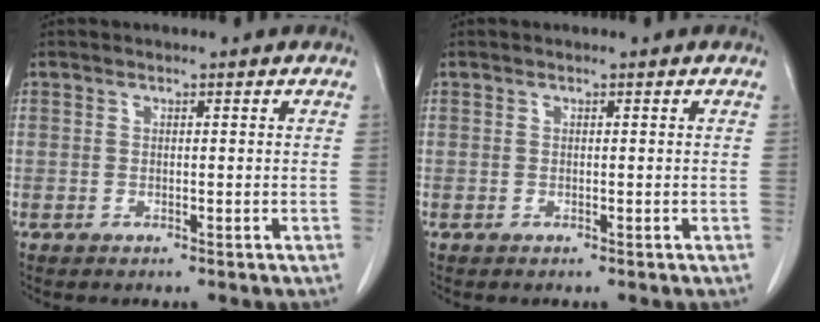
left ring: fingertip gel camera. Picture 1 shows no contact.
{"total": 0.0}